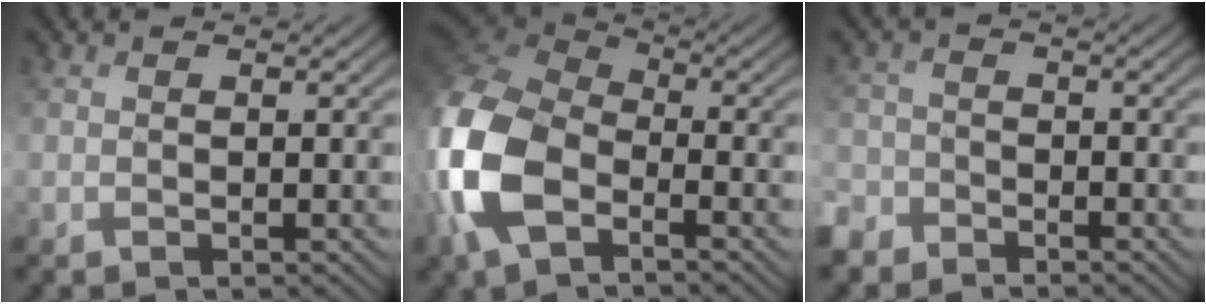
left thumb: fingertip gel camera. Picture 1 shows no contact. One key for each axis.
{"total": 13.0, "fx": -4.5, "fy": 7.2, "fz": 9.8, "tx": -0.267, "ty": -0.010, "tz": -0.096}
{"total": 3.8, "fx": -3.0, "fy": 2.2, "fz": 0.7, "tx": -0.023, "ty": -0.002, "tz": -0.072}